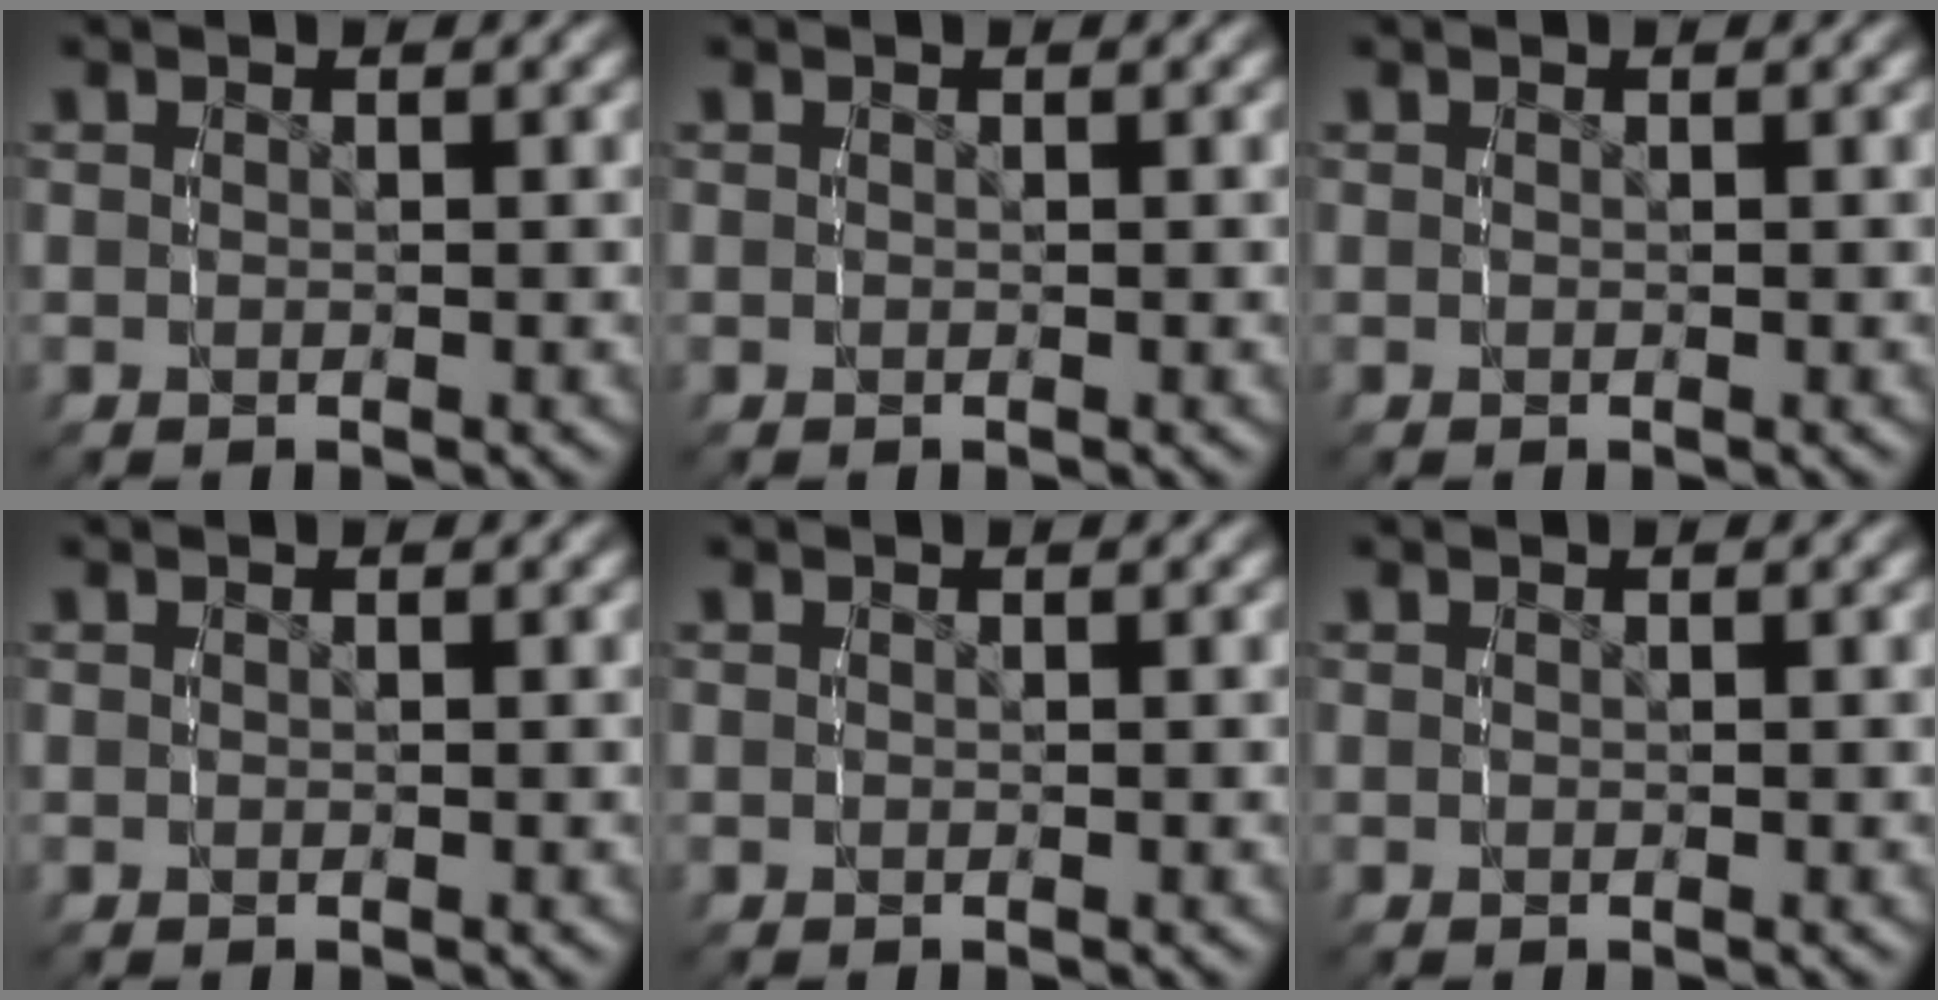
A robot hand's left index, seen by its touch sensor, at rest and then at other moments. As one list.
[{"total": 0.0}, {"total": 0.0}, {"total": 0.0}, {"total": 0.0}, {"total": 0.0}]